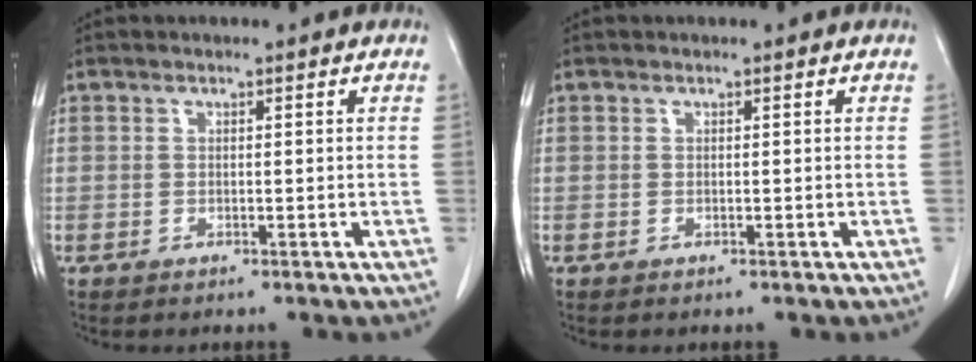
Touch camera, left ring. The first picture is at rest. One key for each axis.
{"total": 0.0}